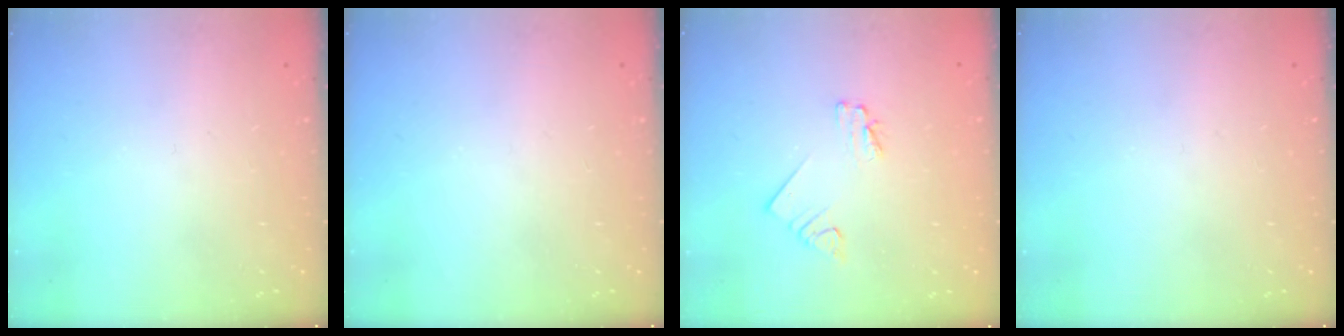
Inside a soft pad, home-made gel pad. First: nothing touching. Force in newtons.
{"total": 0.0}
{"total": 1.7, "press": 1.7, "slide": 0.1}
{"total": 0.0}